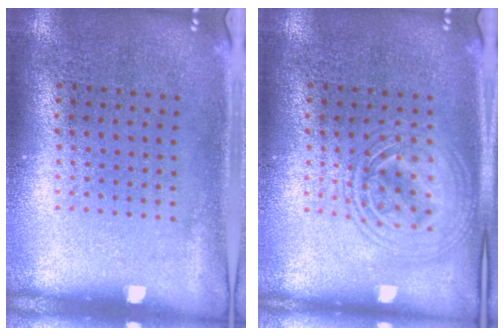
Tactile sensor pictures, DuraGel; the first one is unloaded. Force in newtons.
{"total": 1.9, "press": 1.9, "slide": 0.3}